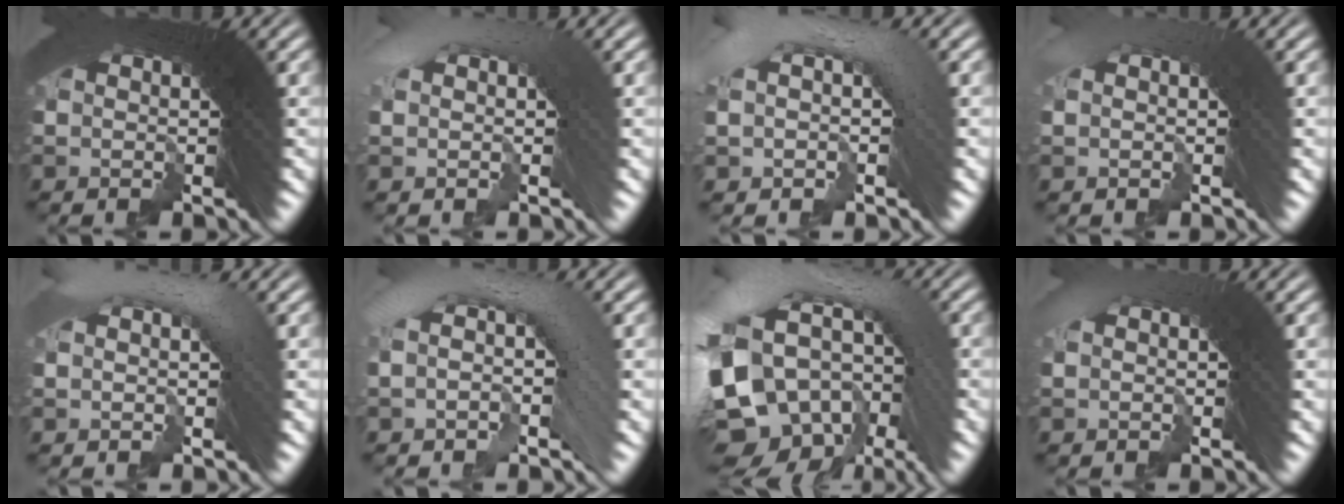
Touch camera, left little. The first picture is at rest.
{"total": 1.5, "force": [0.6, 0.1, 1.4], "torque": [-0.011, 0.034, 0.005]}
{"total": 3.0, "force": [0.5, 1.3, 2.6], "torque": [-0.042, 0.030, -0.001]}
{"total": 0.6, "force": [-0.1, -0.5, 0.3], "torque": [0.009, 0.024, -0.002]}
{"total": 1.9, "force": [1.1, -0.1, 1.5], "torque": [-0.021, 0.027, 0.015]}
{"total": 3.9, "force": [0.5, 1.5, 3.6], "torque": [-0.043, 0.030, -0.002]}
{"total": 12.3, "force": [-1.9, 8.7, 8.4], "torque": [-0.179, -0.017, -0.029]}
{"total": 0.7, "force": [-0.2, -0.6, -0.3], "torque": [0.011, 0.016, -0.003]}